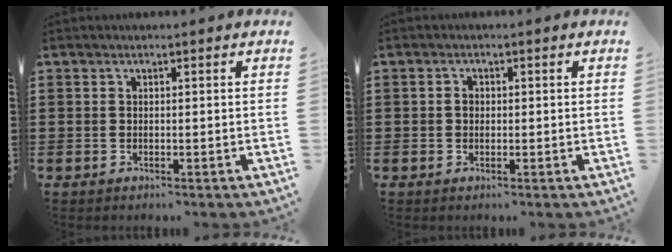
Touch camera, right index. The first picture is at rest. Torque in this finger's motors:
{"motor_torque": [0.08, 0.04, 0.20, 0.04]}